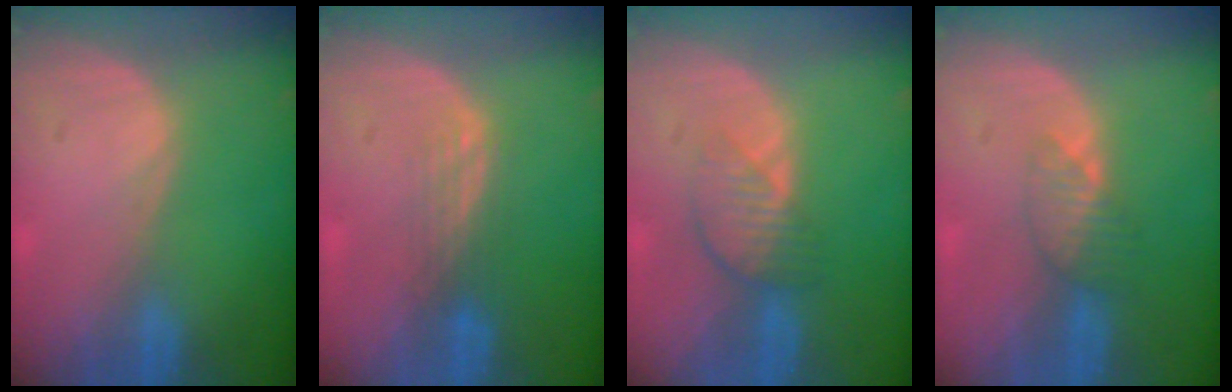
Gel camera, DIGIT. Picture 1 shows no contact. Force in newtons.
{"total": 3.0, "press": 2.5, "slide": 1.7}
{"total": 4.2, "press": 3.7, "slide": 1.8}
{"total": 3.6, "press": 3.2, "slide": 1.6}